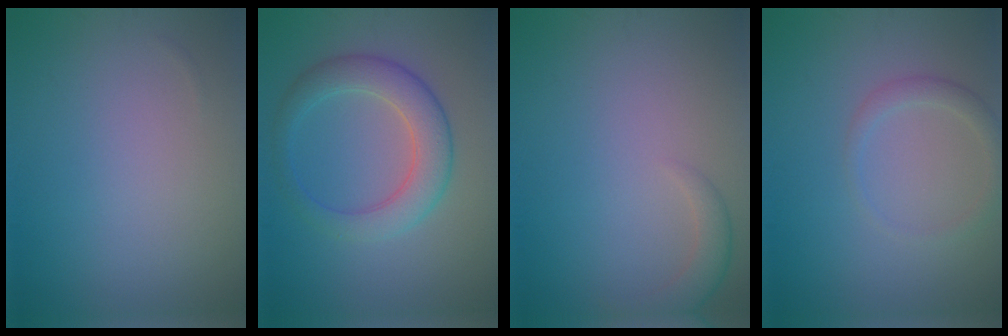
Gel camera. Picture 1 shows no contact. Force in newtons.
{"total": 5.0, "press": 5.0, "slide": 0.3}
{"total": 2.0, "press": 2.0, "slide": 0.1}
{"total": 1.7, "press": 1.7, "slide": 0.1}